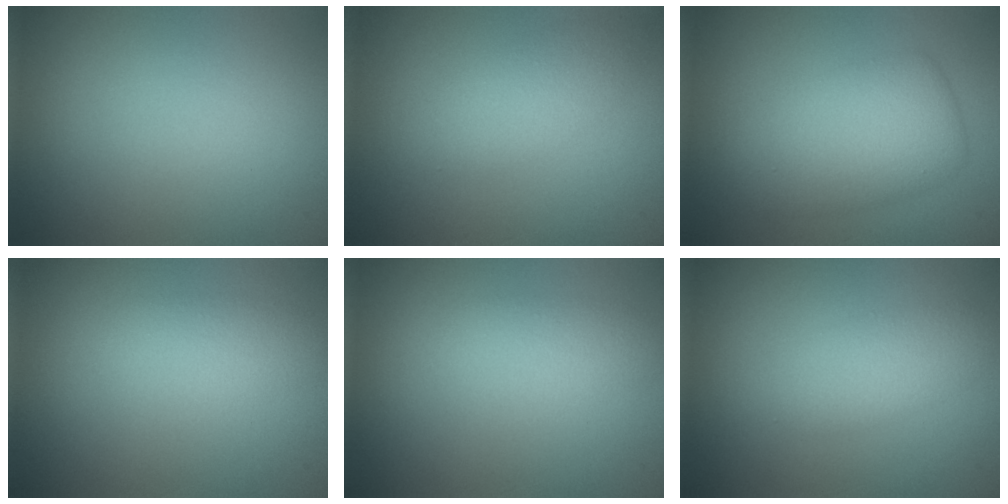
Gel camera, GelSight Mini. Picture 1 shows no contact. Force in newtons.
{"total": 2.8, "press": 2.8, "slide": 0.1}
{"total": 5.5, "press": 5.5, "slide": 0.2}
{"total": 2.3, "press": 2.3, "slide": 0.1}
{"total": 2.1, "press": 2.1, "slide": 0.1}
{"total": 2.4, "press": 2.4, "slide": 0.1}